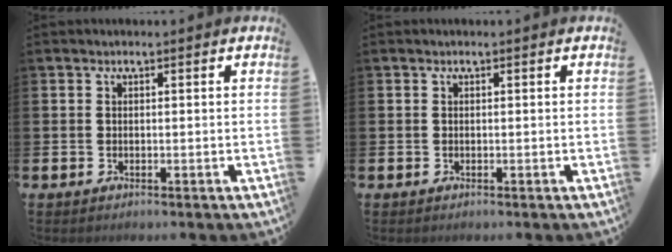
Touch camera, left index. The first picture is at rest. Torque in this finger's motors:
{"motor_torque": [-0.12, 0.10, 0.01, -0.01]}